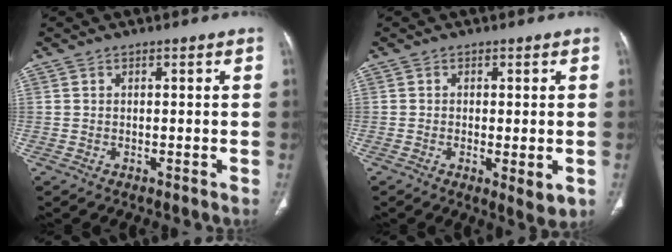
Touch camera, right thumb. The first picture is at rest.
{"total": 4.5, "force": [-1.0, 1.6, 4.0], "torque": [-0.062, -0.012, -0.013]}